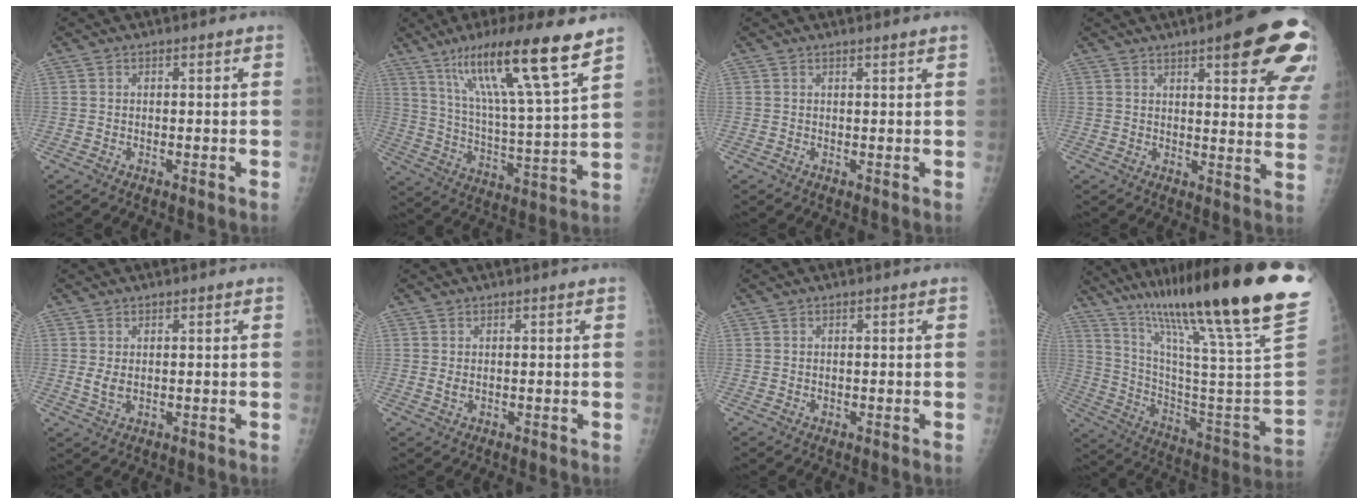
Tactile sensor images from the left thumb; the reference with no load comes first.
{"total": 19.9, "force": [12.6, 1.6, 15.4], "torque": [-0.248, -0.051, 0.215]}
{"total": 1.4, "force": [1.2, -0.2, 0.7], "torque": [-0.006, -0.002, 0.018]}
{"total": 19.4, "force": [10.1, 4.9, 15.7], "torque": [-0.172, -0.033, 0.119]}
{"total": 2.5, "force": [0.4, 1.4, 2.0], "torque": [-0.034, -0.004, 0.014]}
{"total": 1.3, "force": [0.2, 0.7, 1.0], "torque": [-0.017, 0.001, 0.009]}
{"total": 0.0}
{"total": 35.5, "force": [25.2, 2.3, 24.9], "torque": [-0.354, -0.117, 0.389]}